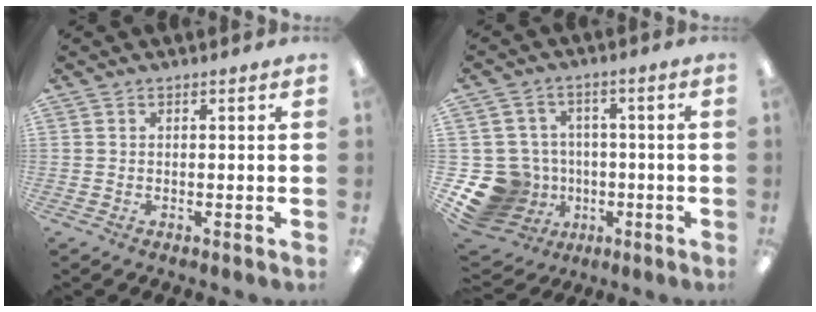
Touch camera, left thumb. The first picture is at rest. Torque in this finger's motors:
{"motor_torque": [-0.44, 1.39, 0.45, -0.54, 0.05]}